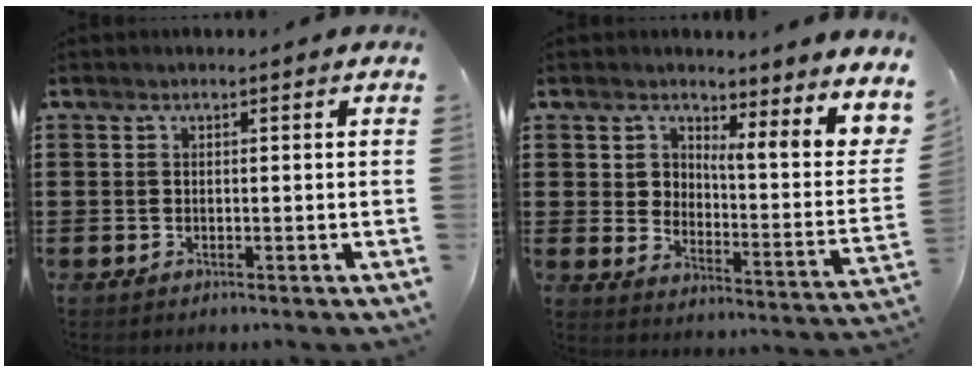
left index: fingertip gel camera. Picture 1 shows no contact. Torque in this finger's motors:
{"motor_torque": [0.66, -0.50, 0.36, 0.15]}